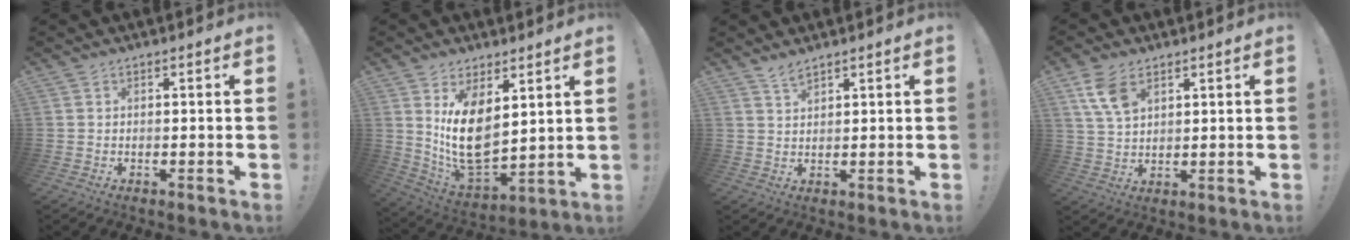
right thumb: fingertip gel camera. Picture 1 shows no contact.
{"total": 14.6, "force": [5.3, 8.4, 10.7], "torque": [-0.209, -0.054, 0.099]}
{"total": 2.6, "force": [2.3, 0.5, 1.1], "torque": [-0.018, -0.014, 0.041]}
{"total": 8.2, "force": [4.4, 4.7, 5.1], "torque": [-0.096, -0.015, 0.085]}